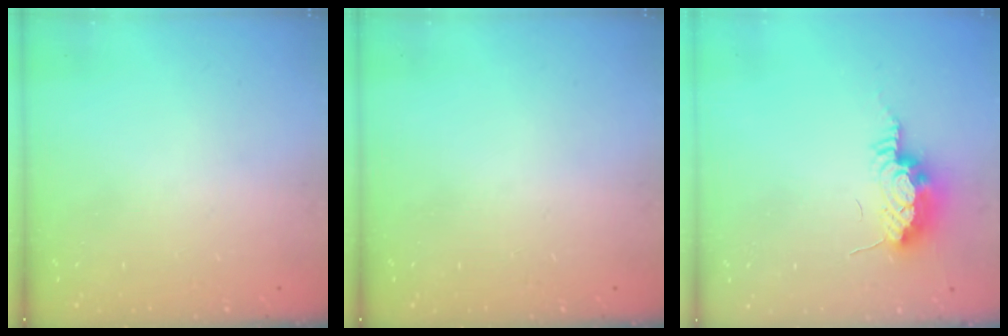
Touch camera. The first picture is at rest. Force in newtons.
{"total": 0.0}
{"total": 14.5, "press": 11.0, "slide": 9.4}